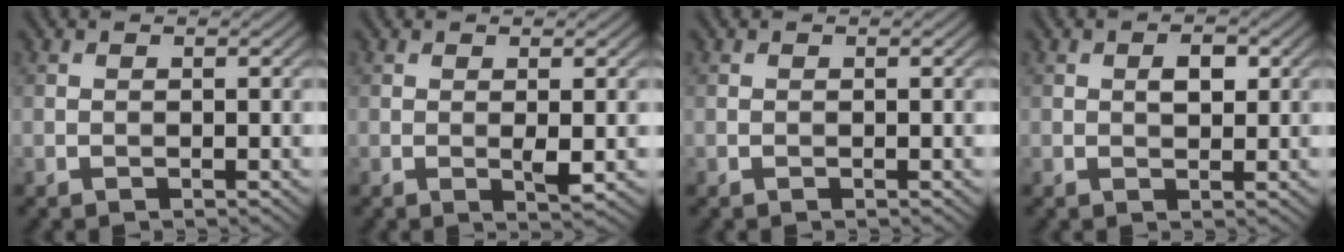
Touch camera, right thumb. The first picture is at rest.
{"total": 1.7, "force": [0.1, 0.2, 1.7], "torque": [-0.034, -0.004, 0.002]}
{"total": 0.0}
{"total": 2.2, "force": [0.6, 1.2, 1.8], "torque": [-0.028, -0.001, 0.008]}